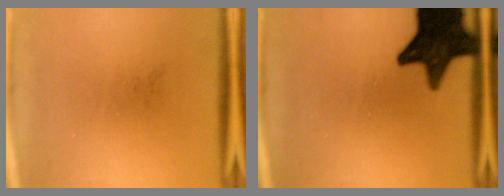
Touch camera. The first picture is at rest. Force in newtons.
{"total": 16.6}